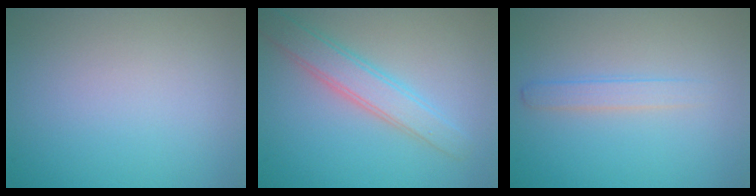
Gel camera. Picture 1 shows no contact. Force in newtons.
{"total": 3.7, "press": 3.7, "slide": 0.0}
{"total": 1.6, "press": 1.6, "slide": 0.0}